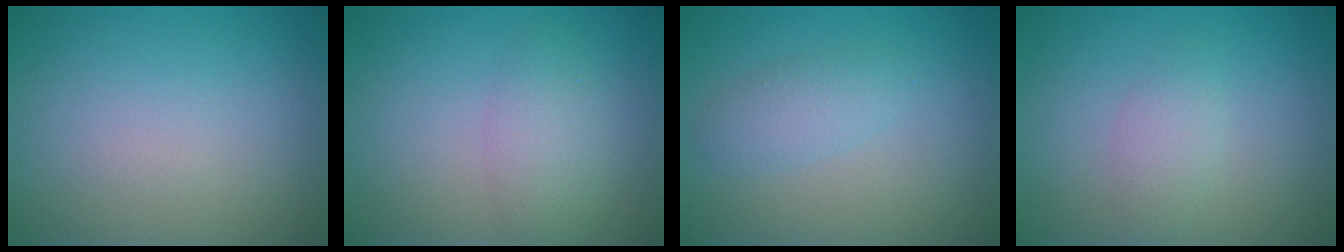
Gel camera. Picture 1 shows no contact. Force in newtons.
{"total": 2.7, "press": 2.7, "slide": 0.1}
{"total": 2.0, "press": 2.0, "slide": 0.1}
{"total": 1.7, "press": 1.7, "slide": 0.0}